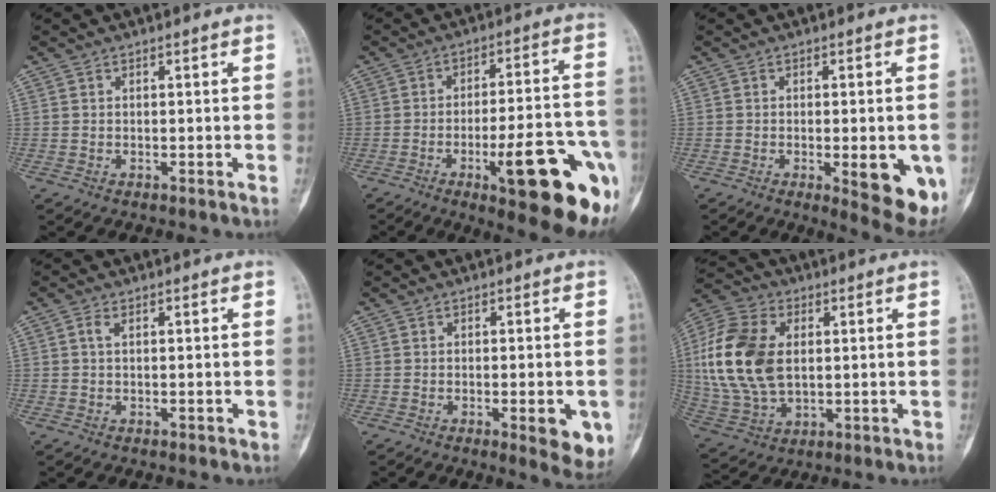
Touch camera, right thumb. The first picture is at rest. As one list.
[{"total": 21.4, "force": [-8.7, 5.2, 18.9], "torque": [-0.193, 0.032, -0.111]}, {"total": 10.7, "force": [-2.8, 3.6, 9.7], "torque": [-0.102, -0.014, -0.028]}, {"total": 1.4, "force": [0.2, 0.9, 1.1], "torque": [-0.021, 0.000, -0.002]}, {"total": 7.8, "force": [-2.4, 2.6, 6.9], "torque": [-0.065, -0.007, -0.026]}, {"total": 19.3, "force": [2.0, 12.6, 14.5], "torque": [-0.294, 0.000, 0.044]}]